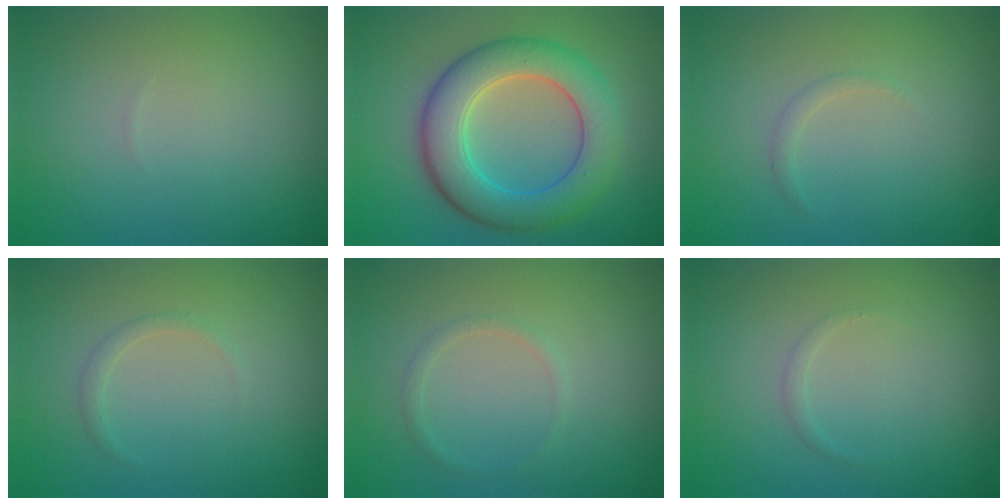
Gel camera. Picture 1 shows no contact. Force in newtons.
{"total": 7.4, "press": 7.4, "slide": 0.1}
{"total": 0.7, "press": 0.7, "slide": 0.1}
{"total": 0.8, "press": 0.8, "slide": 0.2}
{"total": 0.9, "press": 0.9, "slide": 0.1}
{"total": 0.5, "press": 0.5, "slide": 0.0}